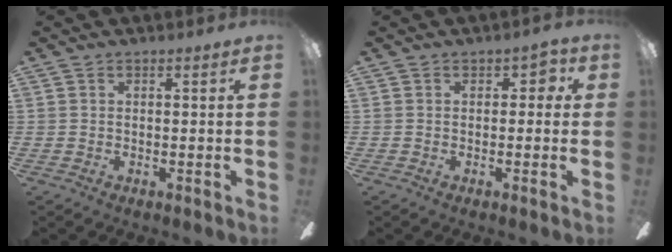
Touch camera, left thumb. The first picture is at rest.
{"total": 2.5, "force": [0.3, 1.8, 1.8], "torque": [-0.025, 0.006, 0.001]}